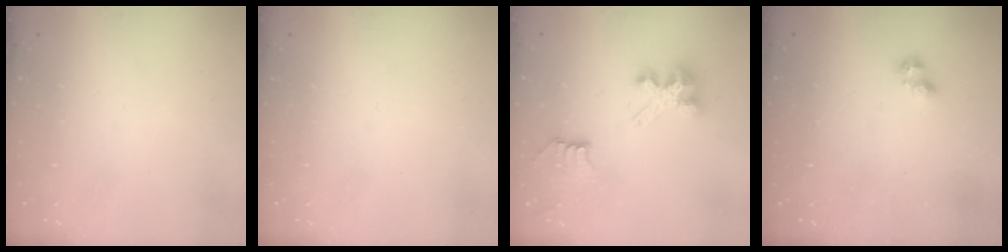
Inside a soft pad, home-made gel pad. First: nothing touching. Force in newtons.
{"total": 0.0}
{"total": 6.6, "press": 6.6, "slide": 0.1}
{"total": 1.8, "press": 1.7, "slide": 0.5}